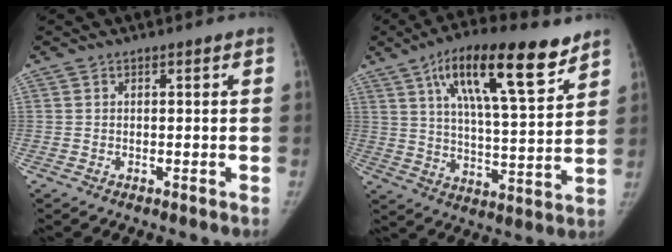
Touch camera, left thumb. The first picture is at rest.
{"total": 19.9, "force": [11.4, 5.8, 15.2], "torque": [-0.223, -0.035, 0.187]}